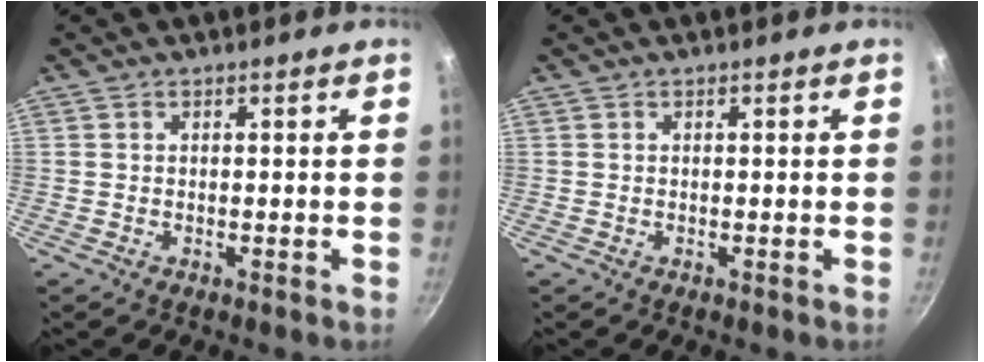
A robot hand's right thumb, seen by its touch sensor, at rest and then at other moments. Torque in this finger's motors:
{"motor_torque": [0.00, 0.00, 0.00, 0.00, 0.00]}